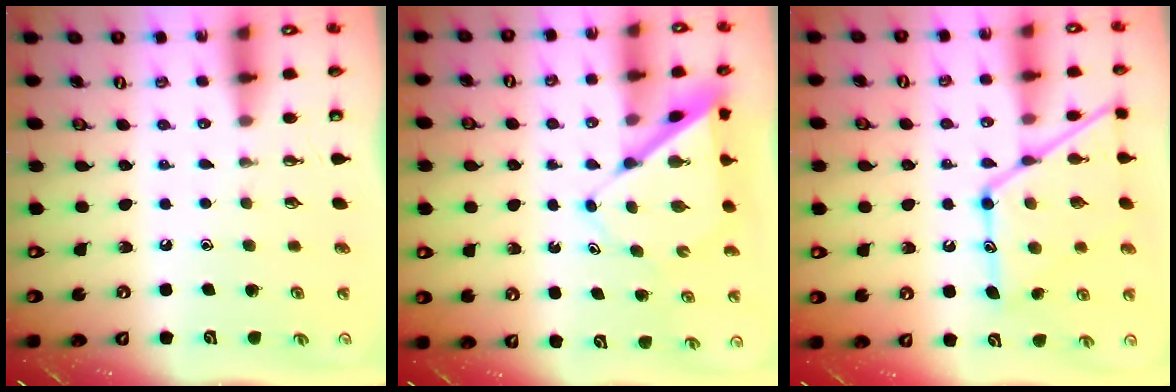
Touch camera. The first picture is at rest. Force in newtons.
{"total": 7.5, "press": 7.5, "slide": 0.7}
{"total": 16.1, "press": 16.0, "slide": 1.2}